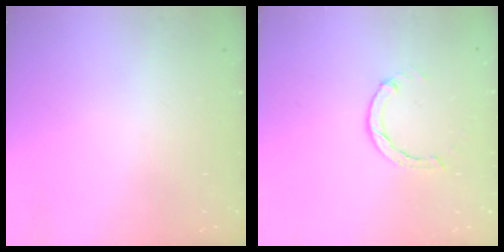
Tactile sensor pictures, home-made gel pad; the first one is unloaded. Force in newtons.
{"total": 1.3, "press": 1.2, "slide": 0.3}